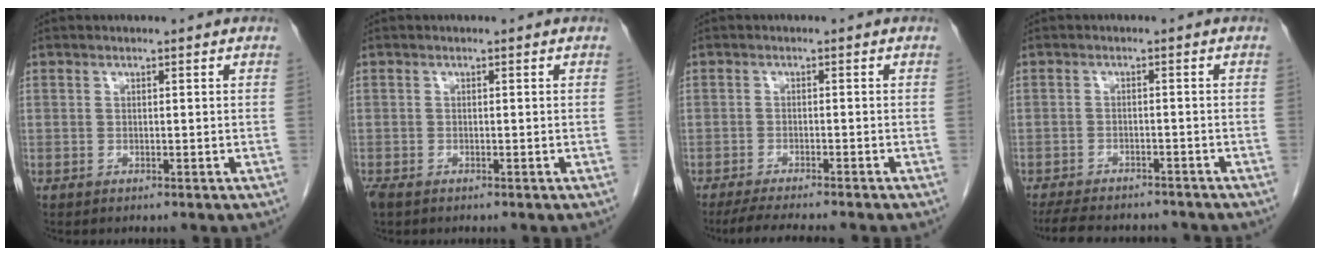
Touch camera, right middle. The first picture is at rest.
{"total": 1.9, "force": [-1.4, 0.9, 1.0], "torque": [-0.026, -0.006, -0.022]}
{"total": 7.4, "force": [-6.4, 0.1, 3.7], "torque": [-0.053, -0.019, -0.100]}
{"total": 11.9, "force": [-10.5, 3.5, 4.4], "torque": [-0.092, -0.005, -0.141]}